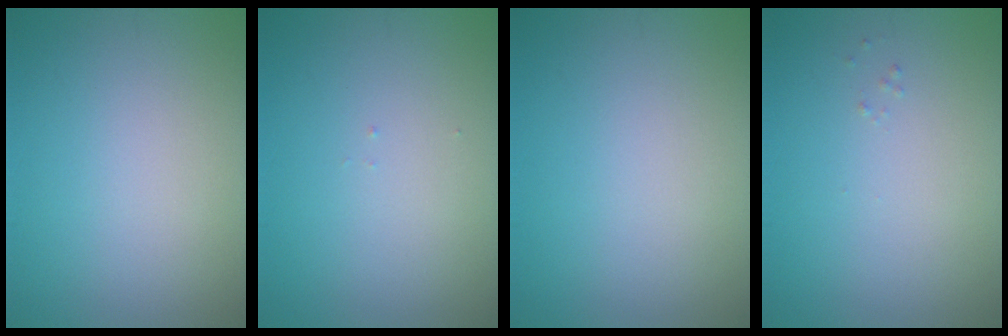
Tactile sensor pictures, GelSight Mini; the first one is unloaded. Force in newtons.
{"total": 0.0}
{"total": 0.0}
{"total": 0.0}